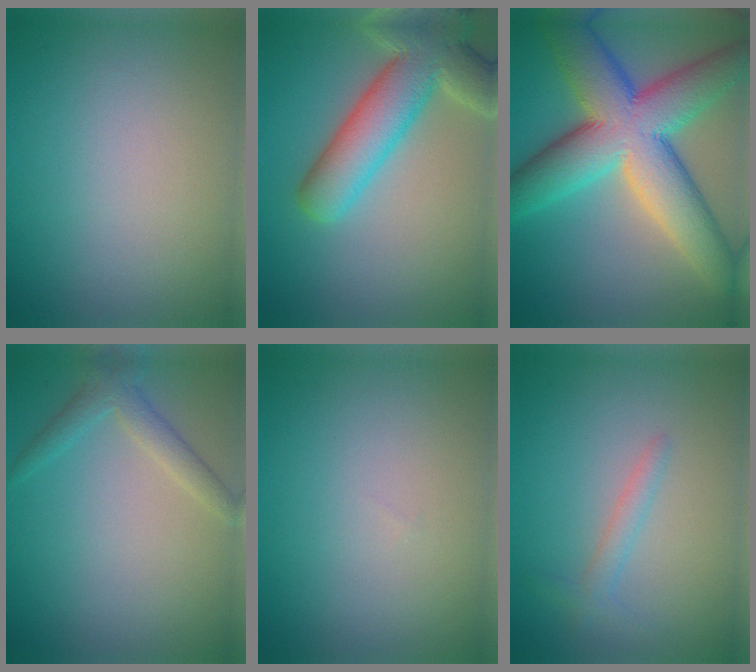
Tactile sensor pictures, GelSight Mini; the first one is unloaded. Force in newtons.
{"total": 8.2, "press": 8.2, "slide": 0.7}
{"total": 12.5, "press": 12.5, "slide": 0.7}
{"total": 2.2, "press": 2.2, "slide": 0.1}
{"total": 0.0}
{"total": 1.4, "press": 1.4, "slide": 0.1}